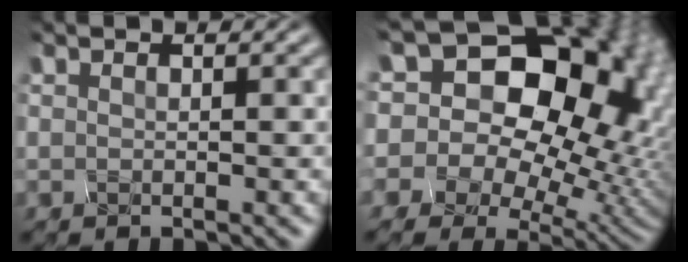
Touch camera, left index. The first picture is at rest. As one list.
[{"total": 19.3, "force": [6.0, 13.2, 12.6], "torque": [-0.227, 0.047, 0.111]}]